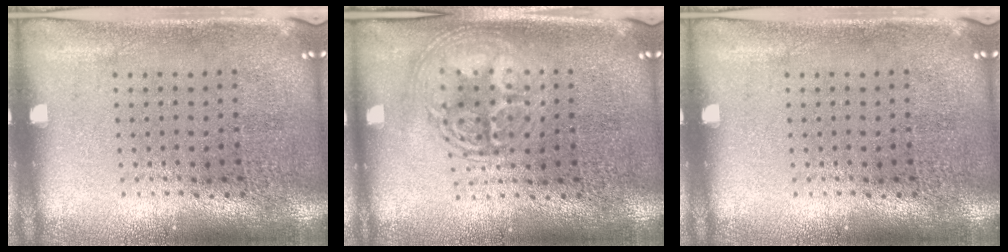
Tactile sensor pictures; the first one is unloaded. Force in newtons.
{"total": 2.9, "press": 2.8, "slide": 0.4}
{"total": 0.0}